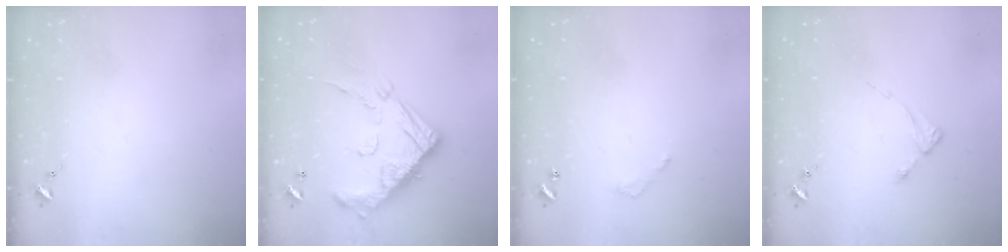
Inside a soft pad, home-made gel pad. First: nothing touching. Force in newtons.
{"total": 20.8, "press": 20.8, "slide": 0.6}
{"total": 3.1, "press": 3.0, "slide": 0.3}
{"total": 2.6, "press": 2.6, "slide": 0.3}